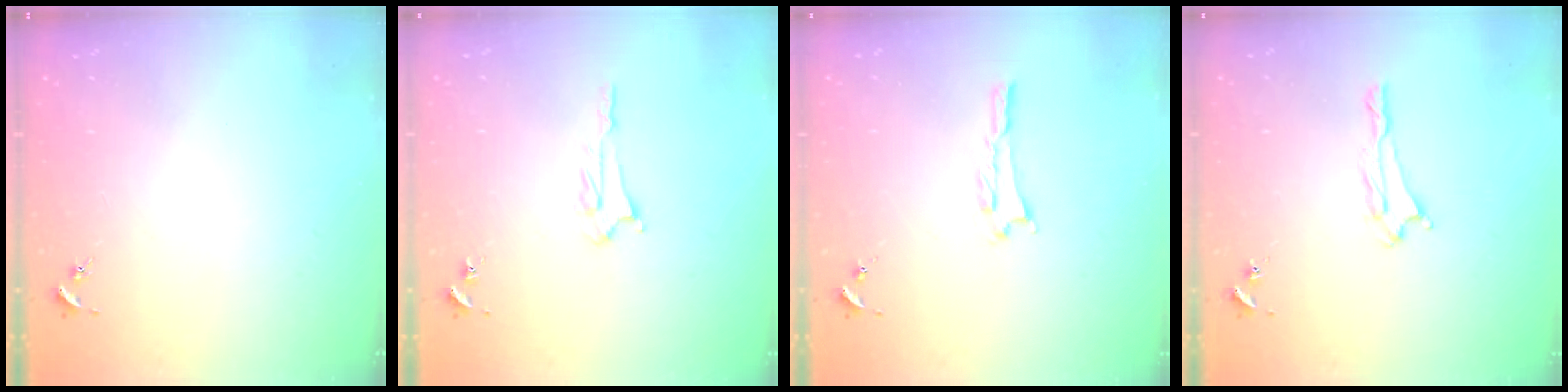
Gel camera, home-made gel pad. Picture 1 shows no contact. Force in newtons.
{"total": 2.6, "press": 2.6, "slide": 0.3}
{"total": 1.0, "press": 1.0, "slide": 0.2}
{"total": 1.7, "press": 1.7, "slide": 0.3}